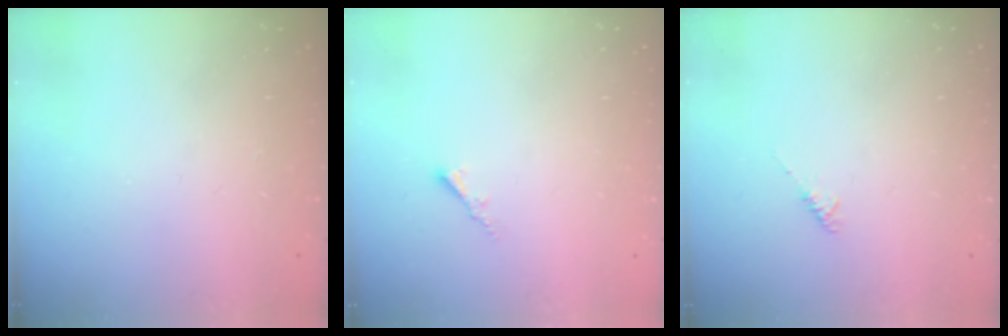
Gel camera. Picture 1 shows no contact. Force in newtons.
{"total": 1.7, "press": 1.6, "slide": 0.5}
{"total": 2.0, "press": 1.9, "slide": 0.4}